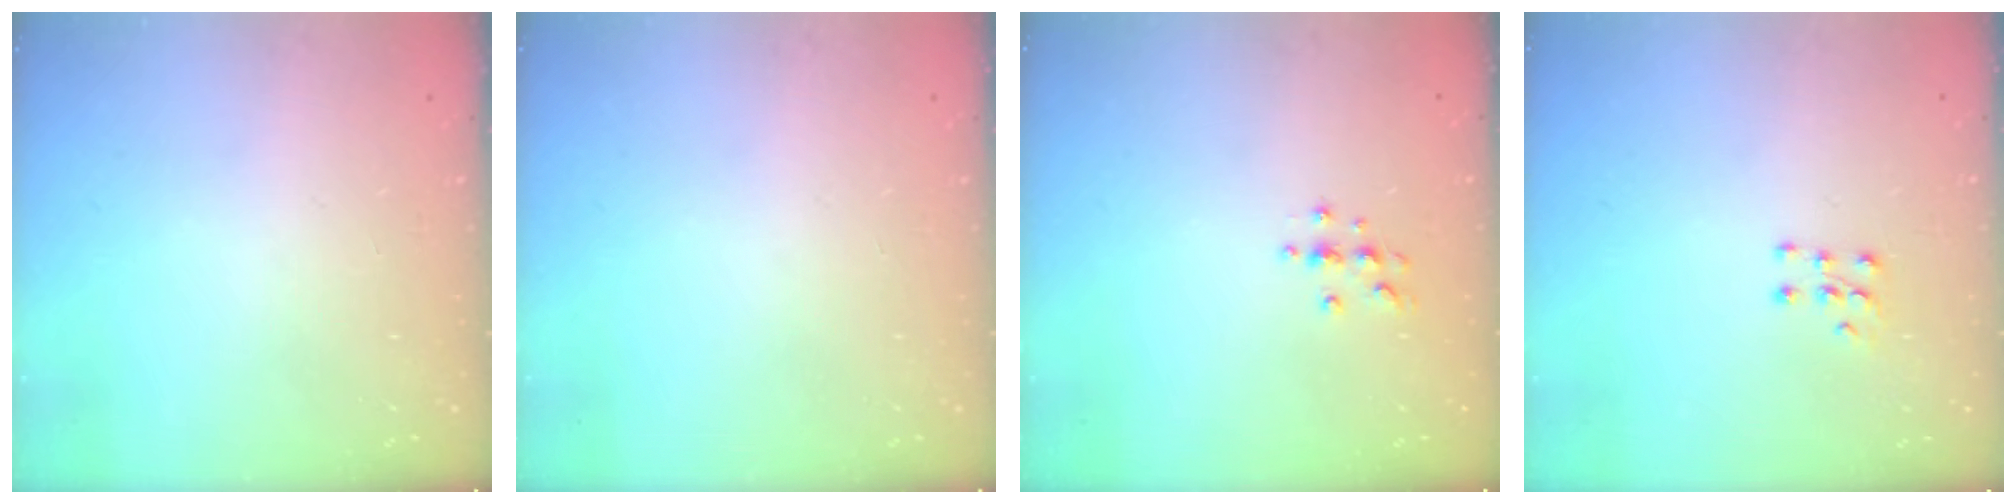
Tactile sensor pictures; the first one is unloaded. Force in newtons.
{"total": 0.0}
{"total": 4.0, "press": 3.9, "slide": 0.5}
{"total": 5.0, "press": 5.0, "slide": 0.6}